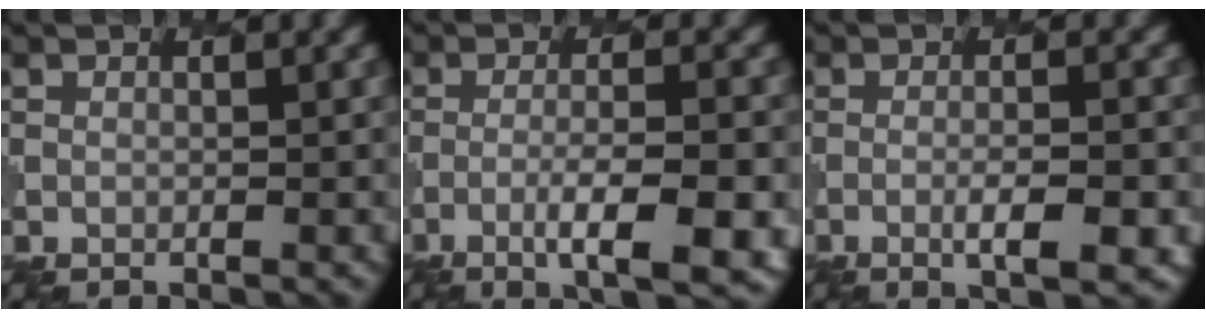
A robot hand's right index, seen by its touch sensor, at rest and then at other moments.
{"total": 6.5, "force": [-2.7, 1.4, 5.8], "torque": [-0.092, 0.001, -0.042]}
{"total": 3.5, "force": [-1.0, 0.7, 3.3], "torque": [-0.051, 0.002, -0.016]}